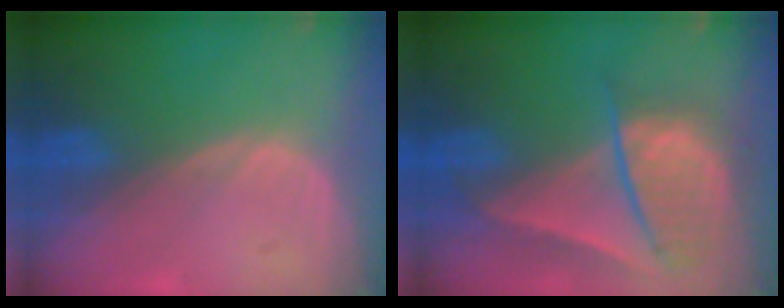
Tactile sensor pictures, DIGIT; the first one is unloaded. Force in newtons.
{"total": 9.4, "press": 8.1, "slide": 4.8}